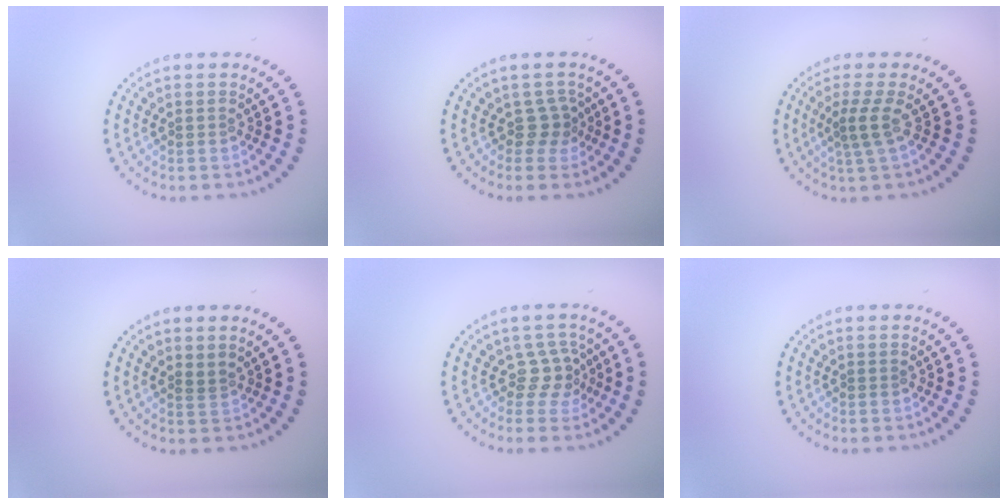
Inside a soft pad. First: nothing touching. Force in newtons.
{"total": 1.9, "press": 1.2, "slide": 1.5}
{"total": 2.2, "press": 1.5, "slide": 1.6}
{"total": 0.7, "press": 0.3, "slide": 0.6}
{"total": 2.1, "press": 1.4, "slide": 1.6}
{"total": 0.0}